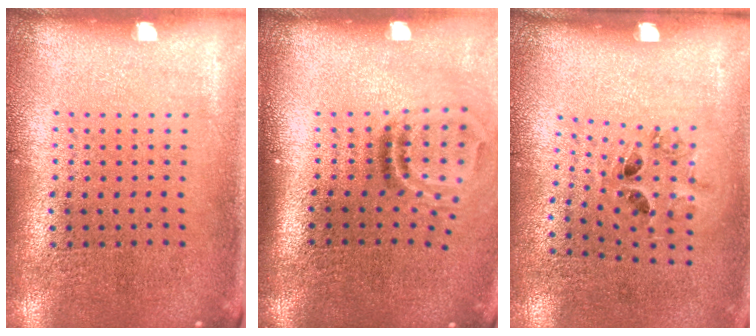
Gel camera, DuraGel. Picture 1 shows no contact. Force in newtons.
{"total": 1.9, "press": 1.1, "slide": 1.5}
{"total": 1.3, "press": 0.6, "slide": 1.1}